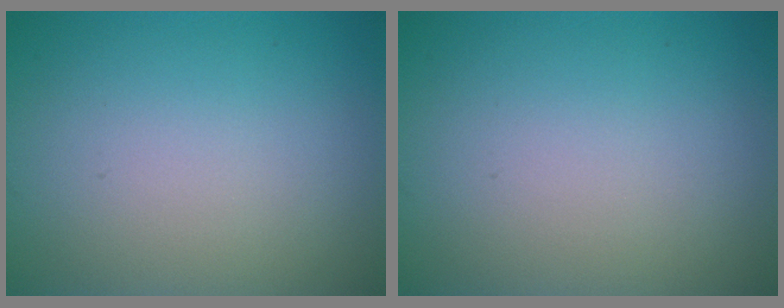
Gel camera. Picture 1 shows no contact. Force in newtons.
{"total": 0.0}